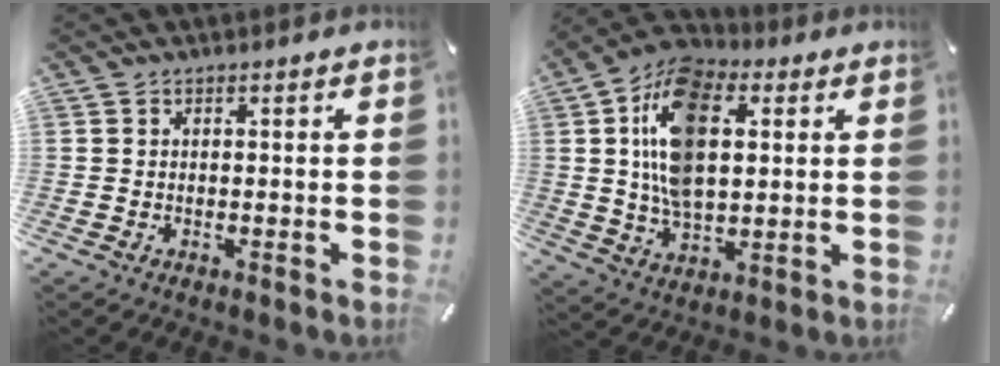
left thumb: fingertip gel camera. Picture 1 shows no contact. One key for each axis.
{"total": 17.6, "fx": 4.3, "fy": 10.9, "fz": 13.1, "tx": -0.280, "ty": 0.004, "tz": 0.075}